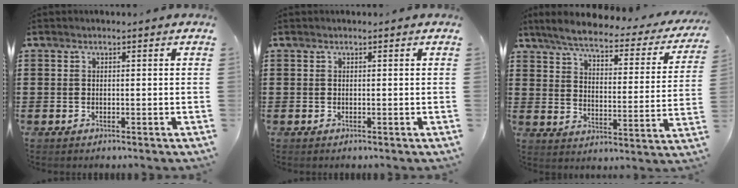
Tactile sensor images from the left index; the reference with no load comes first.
{"total": 0.0}
{"total": 5.1, "force": [4.2, 0.7, 2.8], "torque": [-0.076, -0.026, 0.067]}